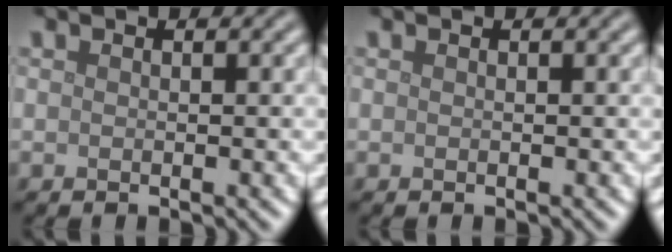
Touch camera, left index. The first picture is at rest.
{"total": 0.0}